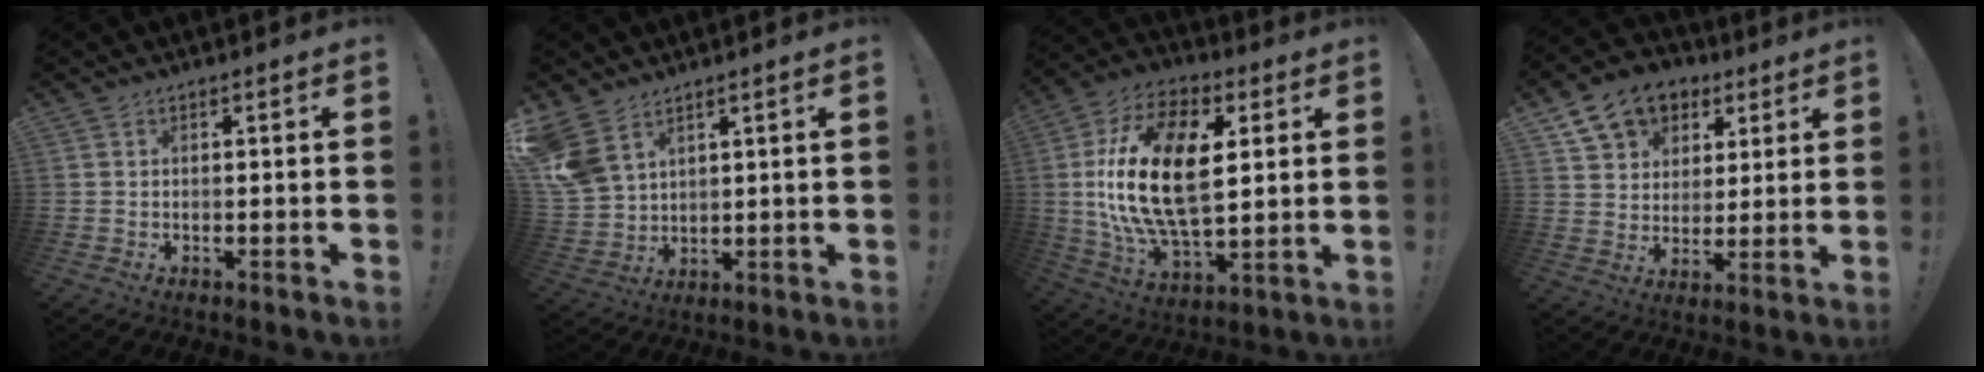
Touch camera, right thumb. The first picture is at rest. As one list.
[{"total": 9.8, "force": [6.2, 6.1, 4.6], "torque": [-0.109, -0.031, 0.128]}, {"total": 24.3, "force": [2.8, 13.1, 20.2], "torque": [-0.401, -0.004, 0.047]}, {"total": 13.4, "force": [7.7, 9.7, 5.1], "torque": [-0.081, -0.039, 0.149]}]